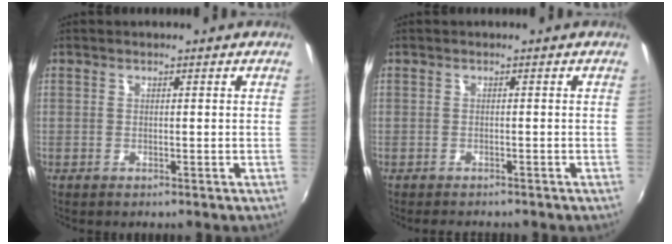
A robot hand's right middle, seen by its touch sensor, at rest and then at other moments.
{"total": 2.7, "force": [-2.5, 0.7, 0.9], "torque": [-0.022, -0.014, -0.039]}